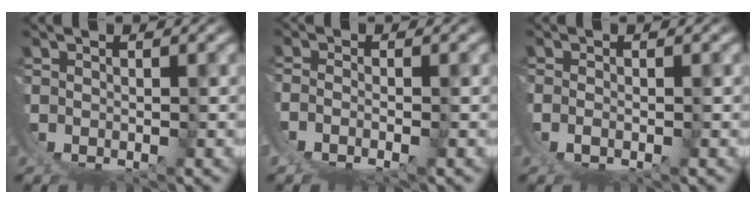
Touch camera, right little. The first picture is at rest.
{"total": 3.6, "force": [-0.1, 2.7, 2.4], "torque": [-0.069, -0.018, 0.003]}
{"total": 1.0, "force": [0.4, 0.3, 0.9], "torque": [-0.022, -0.003, 0.011]}